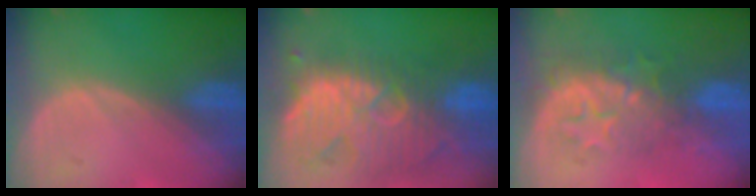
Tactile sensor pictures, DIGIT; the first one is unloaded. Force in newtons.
{"total": 13.1, "press": 11.4, "slide": 6.4}
{"total": 8.5, "press": 7.9, "slide": 3.2}